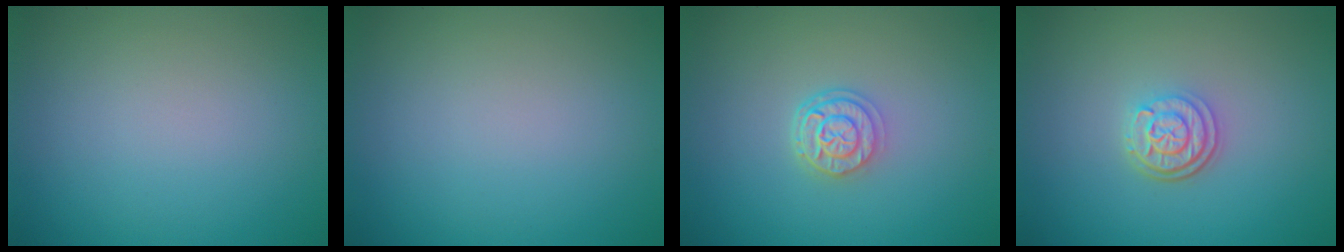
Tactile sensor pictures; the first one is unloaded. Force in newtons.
{"total": 0.0}
{"total": 2.7, "press": 2.2, "slide": 1.5}
{"total": 3.1, "press": 2.5, "slide": 1.8}